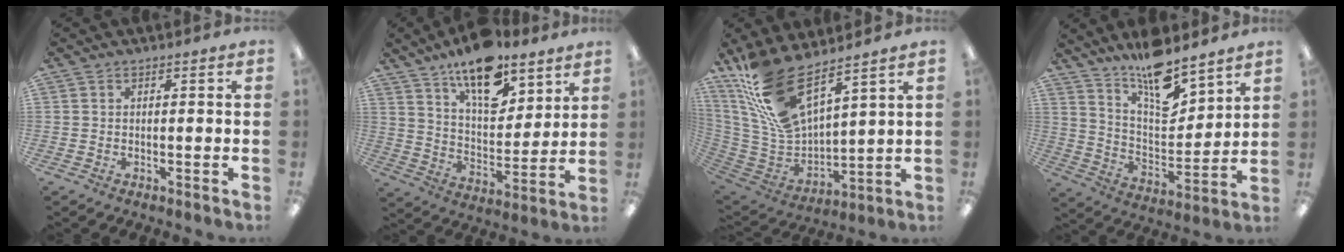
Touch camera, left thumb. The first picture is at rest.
{"total": 16.1, "force": [11.6, 7.0, 8.6], "torque": [-0.134, -0.067, 0.203]}
{"total": 18.8, "force": [13.5, 7.0, 11.1], "torque": [-0.262, -0.079, 0.248]}
{"total": 14.0, "force": [11.4, 4.6, 6.7], "torque": [-0.111, -0.082, 0.201]}